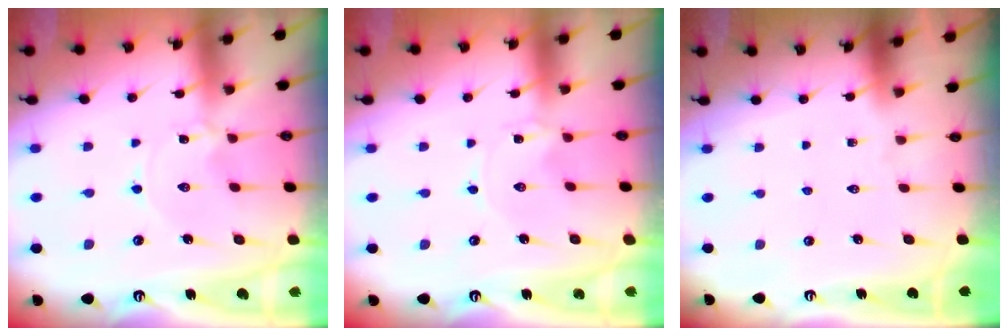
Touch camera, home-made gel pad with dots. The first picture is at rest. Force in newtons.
{"total": 0.0}
{"total": 0.0}